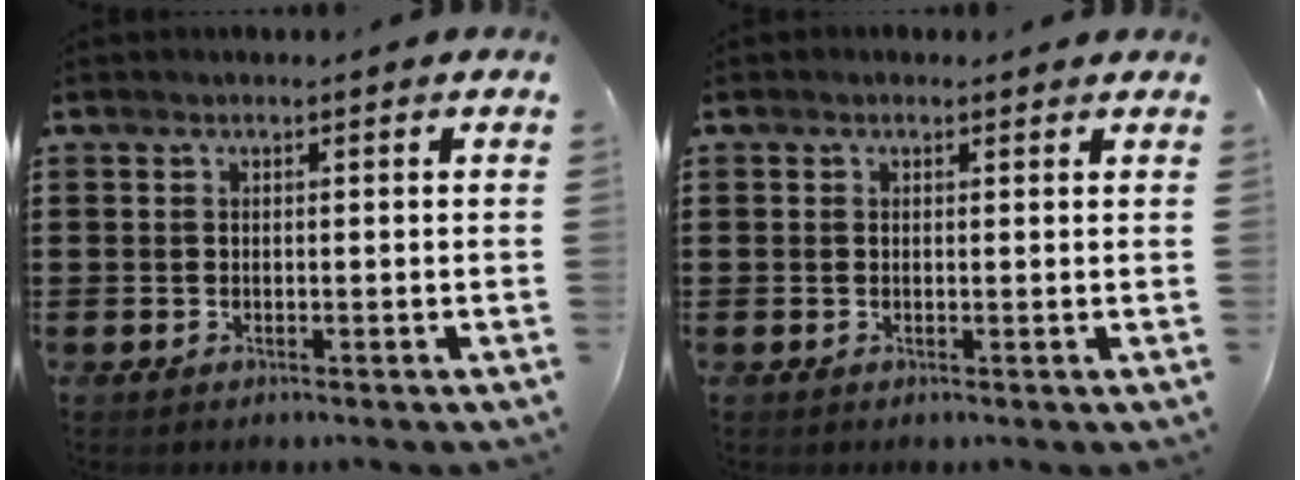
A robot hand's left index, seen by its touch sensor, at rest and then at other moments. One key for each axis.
{"total": 0.5, "fx": 0.2, "fy": 0.4, "fz": 0.3, "tx": -0.006, "ty": 0.004, "tz": 0.004}